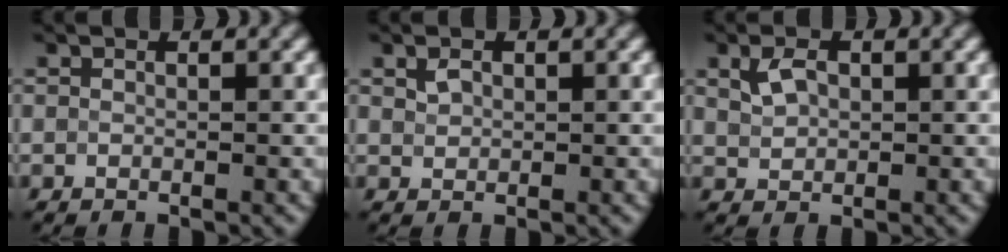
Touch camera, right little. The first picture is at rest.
{"total": 1.0, "force": [0.5, 0.7, 0.5], "torque": [-0.011, 0.000, 0.011]}
{"total": 2.0, "force": [0.7, 1.4, 1.3], "torque": [-0.029, 0.001, 0.016]}